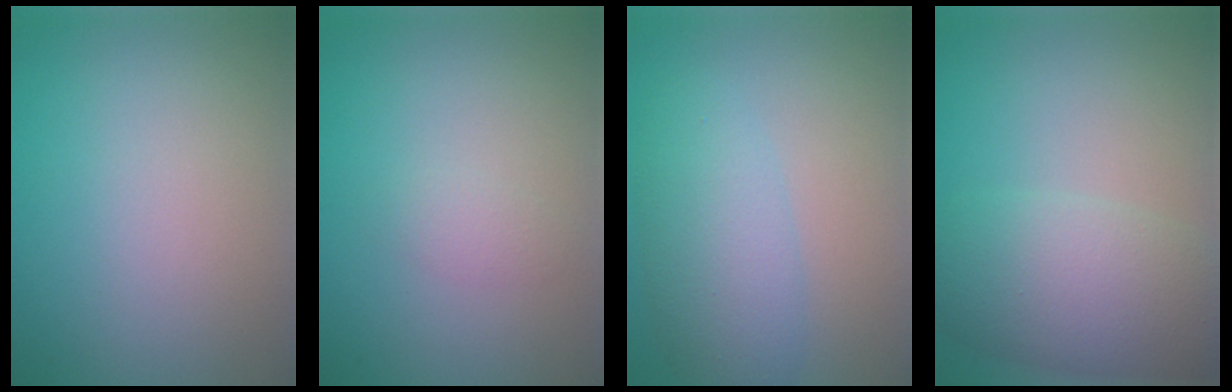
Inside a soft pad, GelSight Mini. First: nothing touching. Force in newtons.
{"total": 1.2, "press": 1.2, "slide": 0.0}
{"total": 4.7, "press": 4.7, "slide": 0.1}
{"total": 6.8, "press": 6.8, "slide": 0.3}